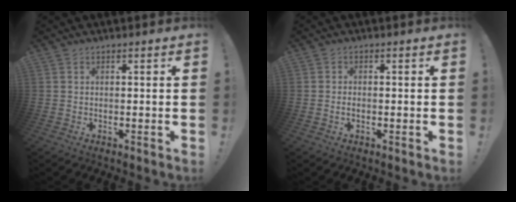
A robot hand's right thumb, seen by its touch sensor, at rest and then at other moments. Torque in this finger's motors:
{"motor_torque": [0.19, -0.01, -0.03, 0.10, 0.05]}